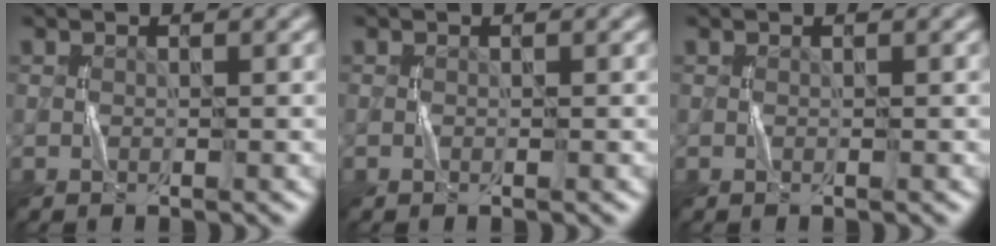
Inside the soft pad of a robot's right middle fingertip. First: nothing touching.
{"total": 0.0}
{"total": 0.0}